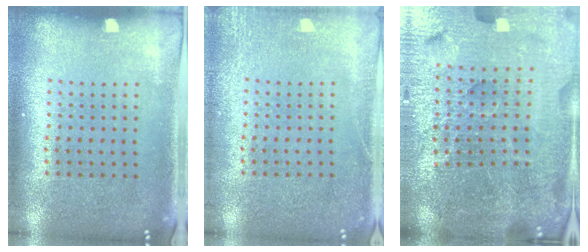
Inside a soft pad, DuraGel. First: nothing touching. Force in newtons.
{"total": 2.3, "press": 2.3, "slide": 0.4}
{"total": 5.6, "press": 5.2, "slide": 2.1}